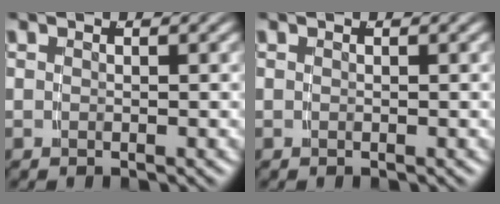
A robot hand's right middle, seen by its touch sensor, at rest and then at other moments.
{"total": 0.0}